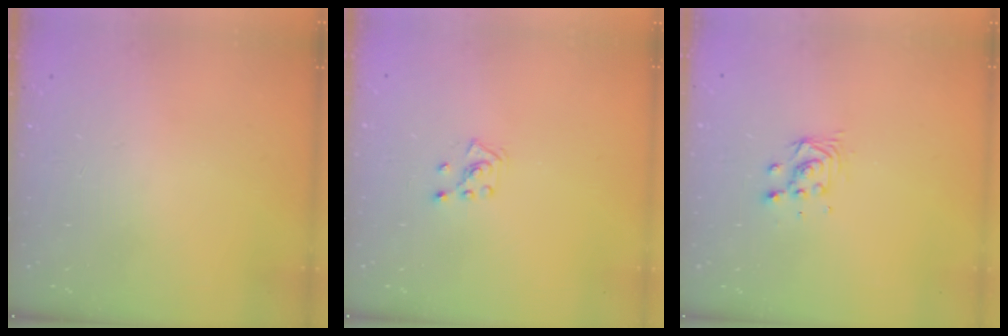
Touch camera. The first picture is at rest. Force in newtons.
{"total": 3.8, "press": 3.8, "slide": 0.4}
{"total": 3.8, "press": 3.8, "slide": 0.3}